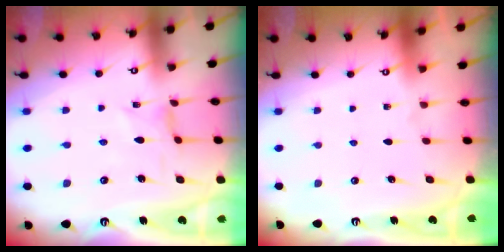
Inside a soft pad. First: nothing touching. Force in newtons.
{"total": 0.0}